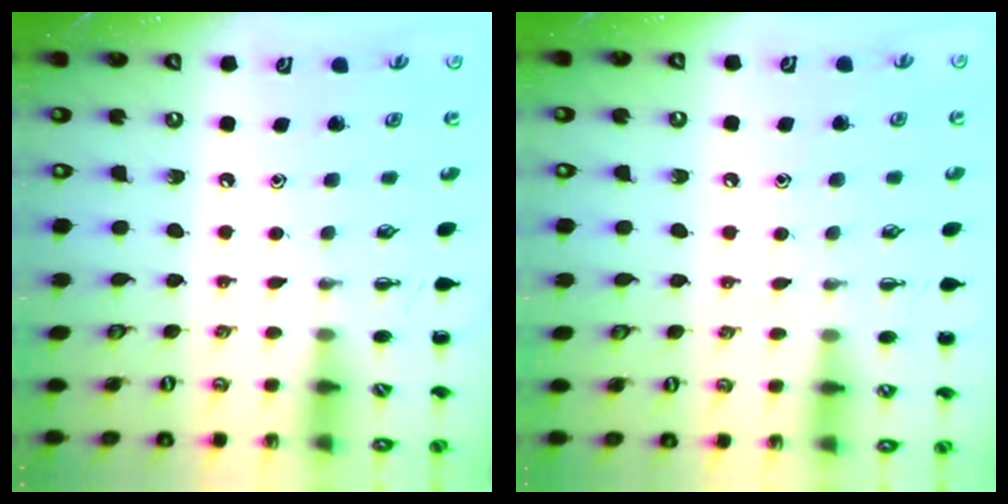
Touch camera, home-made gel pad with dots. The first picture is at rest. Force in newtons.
{"total": 6.2, "press": 6.0, "slide": 1.8}